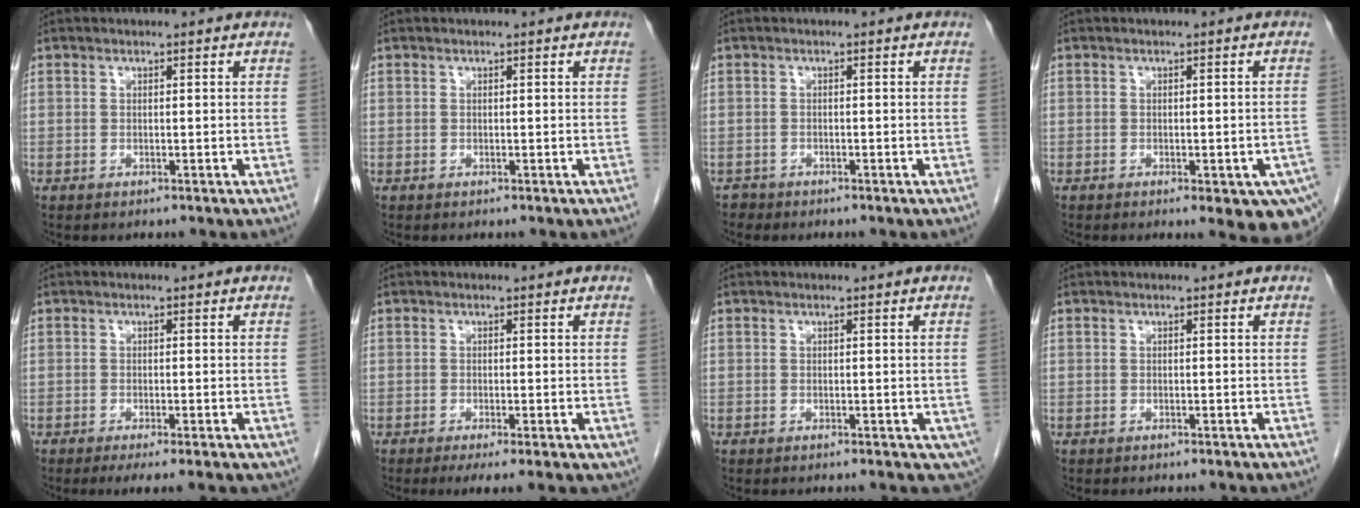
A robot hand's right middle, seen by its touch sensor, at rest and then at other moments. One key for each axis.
{"total": 0.0}
{"total": 1.0, "fx": -0.9, "fy": 0.5, "fz": -0.3, "tx": 0.000, "ty": 0.001, "tz": -0.017}
{"total": 9.1, "fx": -5.3, "fy": 3.0, "fz": 6.7, "tx": -0.057, "ty": -0.005, "tz": -0.062}
{"total": 5.6, "fx": -3.3, "fy": 1.7, "fz": 4.2, "tx": -0.051, "ty": -0.014, "tz": -0.047}
{"total": 5.9, "fx": -3.3, "fy": 2.0, "fz": 4.5, "tx": -0.055, "ty": -0.015, "tz": -0.050}
{"total": 2.6, "fx": -1.1, "fy": 1.4, "fz": 1.9, "tx": -0.011, "ty": 0.000, "tz": -0.012}
{"total": 0.0}